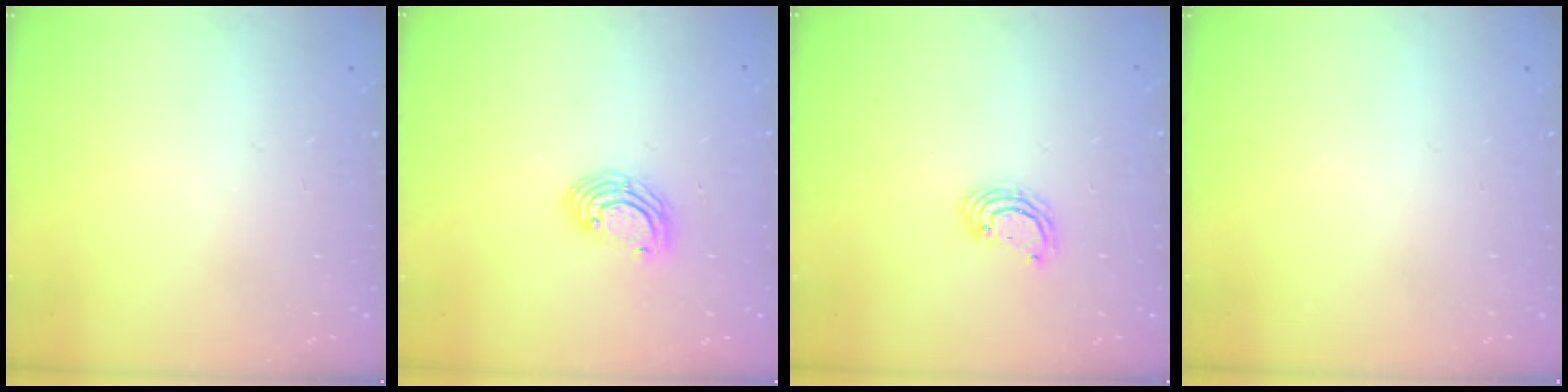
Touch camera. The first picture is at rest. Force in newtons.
{"total": 6.0, "press": 6.0, "slide": 0.4}
{"total": 3.8, "press": 3.8, "slide": 0.3}
{"total": 0.0}